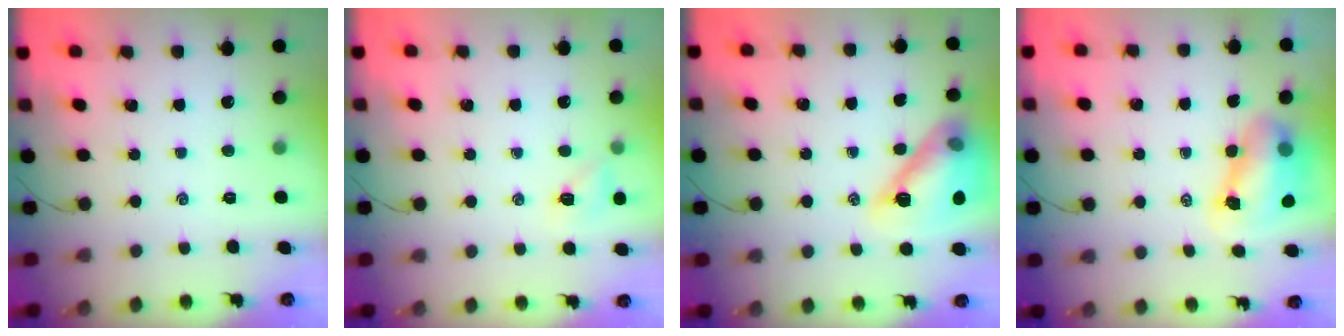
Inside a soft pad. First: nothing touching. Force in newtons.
{"total": 6.1, "press": 5.9, "slide": 1.6}
{"total": 16.4, "press": 16.4, "slide": 1.2}
{"total": 8.5, "press": 8.2, "slide": 2.2}